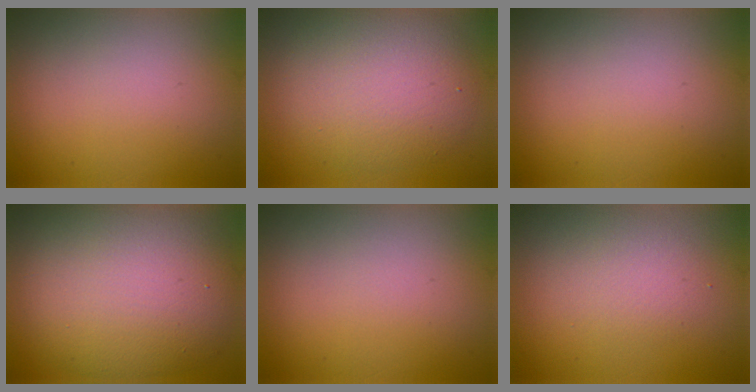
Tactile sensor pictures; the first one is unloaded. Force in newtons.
{"total": 6.1, "press": 6.1, "slide": 0.1}
{"total": 0.0}
{"total": 11.3, "press": 11.3, "slide": 0.8}
{"total": 0.0}
{"total": 2.4, "press": 2.4, "slide": 0.3}